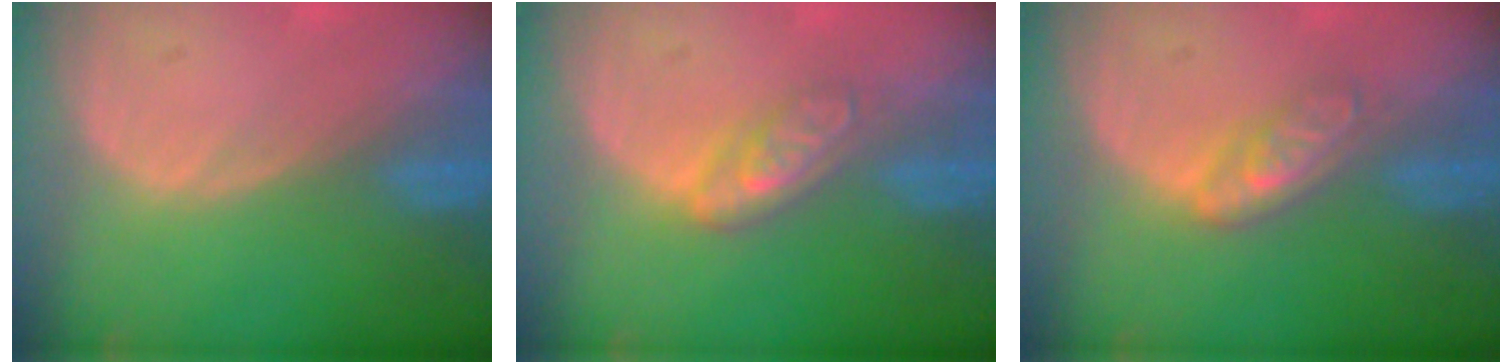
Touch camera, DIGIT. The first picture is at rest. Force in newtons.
{"total": 4.5, "press": 4.2, "slide": 1.8}
{"total": 4.5, "press": 3.9, "slide": 2.3}